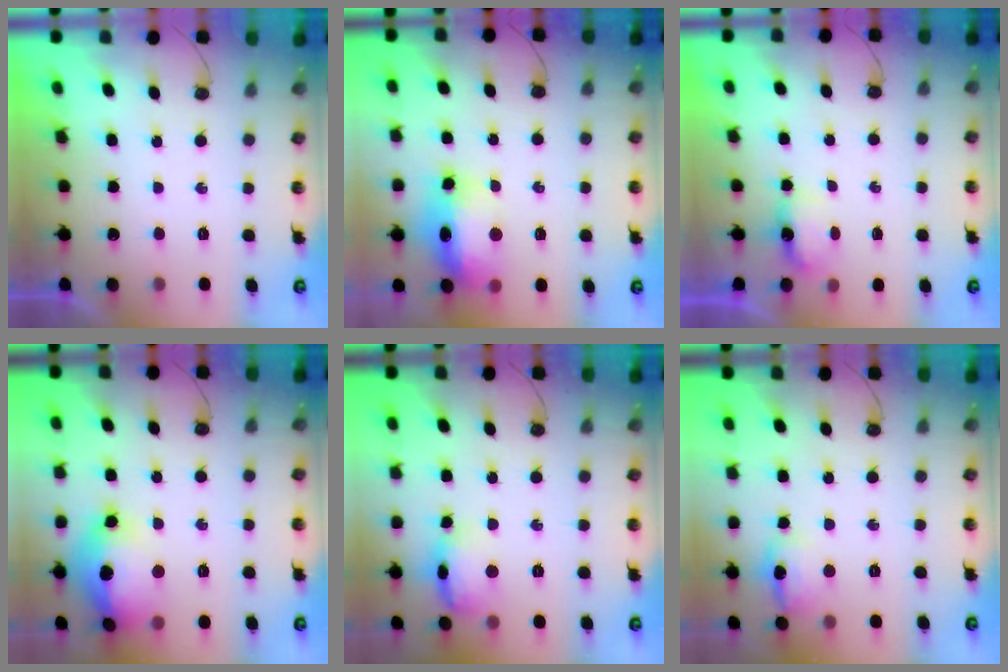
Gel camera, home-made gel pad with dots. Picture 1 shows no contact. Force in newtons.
{"total": 14.4, "press": 14.3, "slide": 1.3}
{"total": 3.9, "press": 3.9, "slide": 0.4}
{"total": 20.0, "press": 18.6, "slide": 7.3}
{"total": 12.8, "press": 12.7, "slide": 1.3}
{"total": 10.7, "press": 10.7, "slide": 0.8}